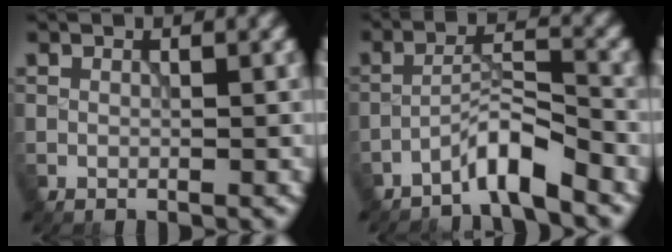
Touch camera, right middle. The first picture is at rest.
{"total": 3.7, "force": [-3.0, 0.3, 2.2], "torque": [-0.037, 0.015, -0.062]}